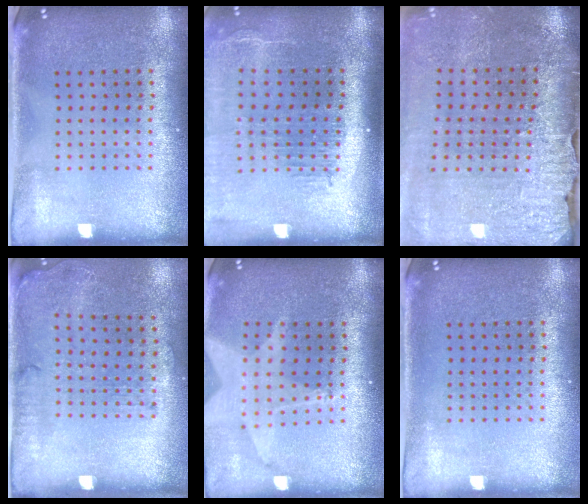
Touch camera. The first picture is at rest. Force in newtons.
{"total": 2.5, "press": 2.0, "slide": 1.5}
{"total": 3.7, "press": 3.4, "slide": 1.4}
{"total": 1.7, "press": 1.2, "slide": 1.2}
{"total": 2.0, "press": 1.5, "slide": 1.3}
{"total": 0.0}